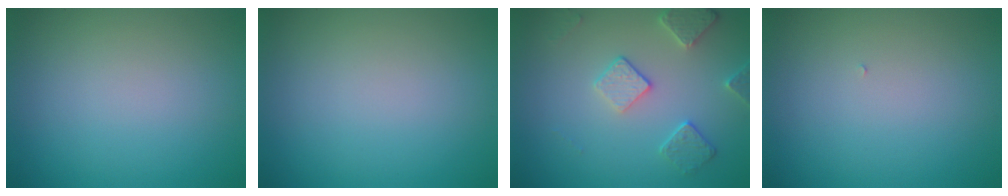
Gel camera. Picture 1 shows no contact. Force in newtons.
{"total": 0.0}
{"total": 2.8, "press": 2.7, "slide": 0.6}
{"total": 0.0}